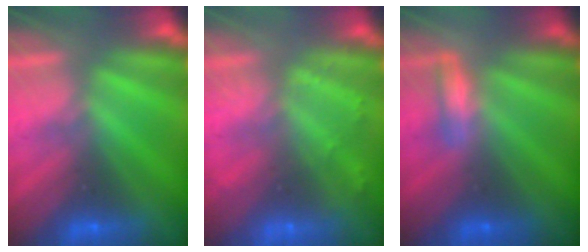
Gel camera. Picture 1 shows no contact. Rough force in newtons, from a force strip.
{"total": 2.1}
{"total": 1.3}